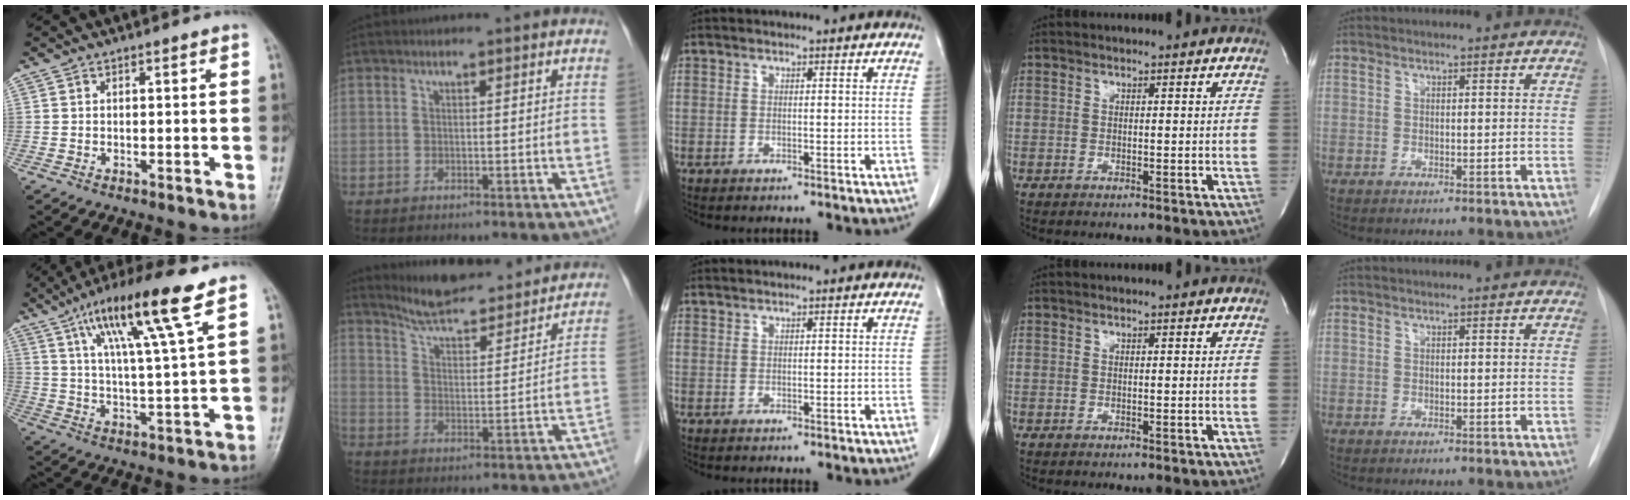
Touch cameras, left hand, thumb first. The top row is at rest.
{"thumb": {"total": 15.5, "force": [8.2, 1.1, 13.1], "torque": [-0.232, -0.020, 0.142]}, "index": {"total": 17.9, "force": [16.8, 3.0, 5.4], "torque": [-0.077, -0.001, 0.235]}, "middle": {"total": 0.7, "force": [0.7, 0.0, 0.0], "torque": [-0.004, 0.003, 0.017]}}